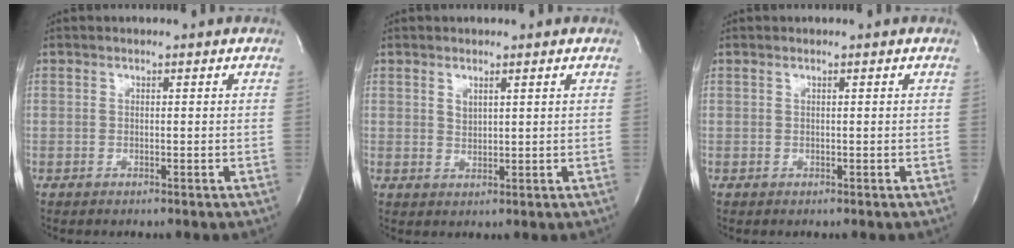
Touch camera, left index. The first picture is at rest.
{"total": 1.2, "force": [0.7, 0.5, 0.8], "torque": [-0.021, -0.009, 0.017]}
{"total": 0.0}